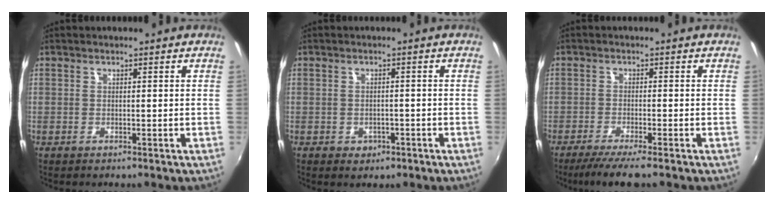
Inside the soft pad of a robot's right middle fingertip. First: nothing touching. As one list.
[{"total": 2.8, "force": [-1.3, 2.2, 1.2], "torque": [-0.026, -0.003, -0.013]}, {"total": 5.5, "force": [-4.4, -0.1, 3.3], "torque": [-0.076, -0.018, -0.075]}]